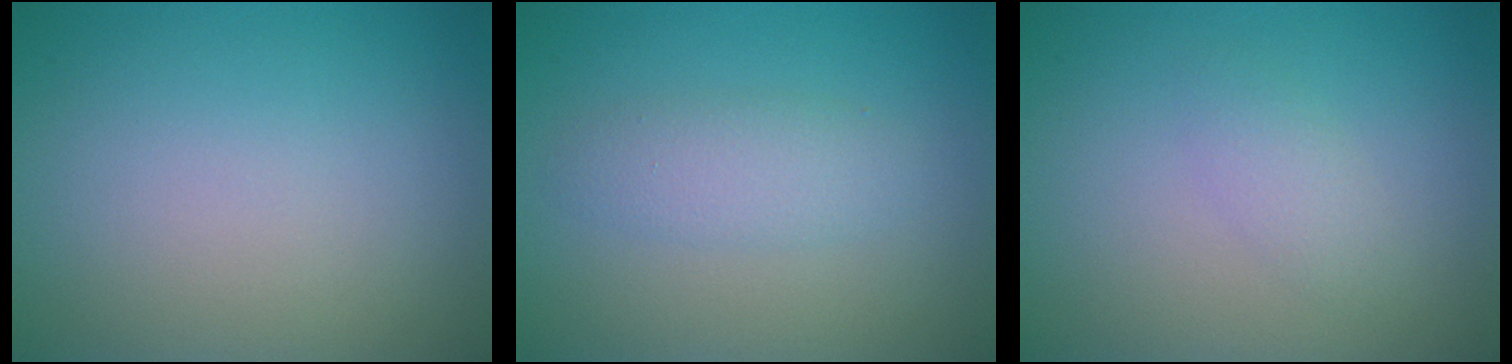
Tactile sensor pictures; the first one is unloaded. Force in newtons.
{"total": 2.3, "press": 2.3, "slide": 0.1}
{"total": 2.5, "press": 2.4, "slide": 0.3}